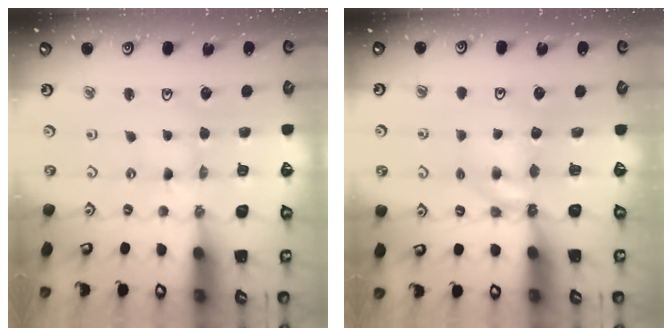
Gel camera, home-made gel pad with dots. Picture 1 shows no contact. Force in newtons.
{"total": 6.2, "press": 6.1, "slide": 0.7}